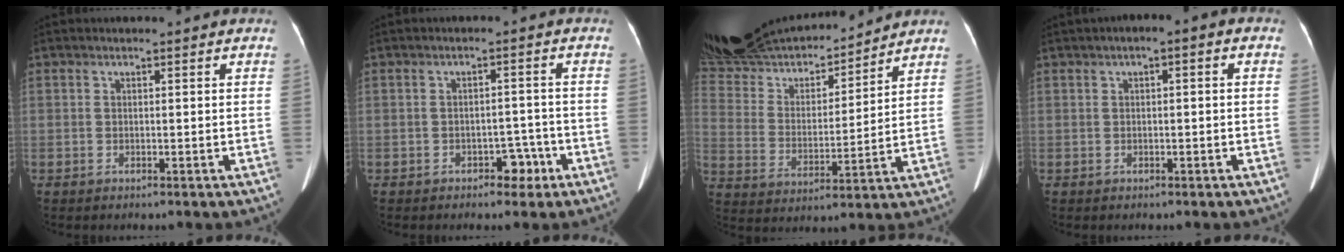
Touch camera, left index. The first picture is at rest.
{"total": 3.3, "force": [-2.1, 2.0, 1.7], "torque": [-0.017, 0.008, -0.025]}
{"total": 26.0, "force": [23.3, 6.6, 9.3], "torque": [-0.214, 0.013, 0.389]}
{"total": 2.5, "force": [0.4, 0.7, 2.3], "torque": [-0.033, 0.016, 0.001]}